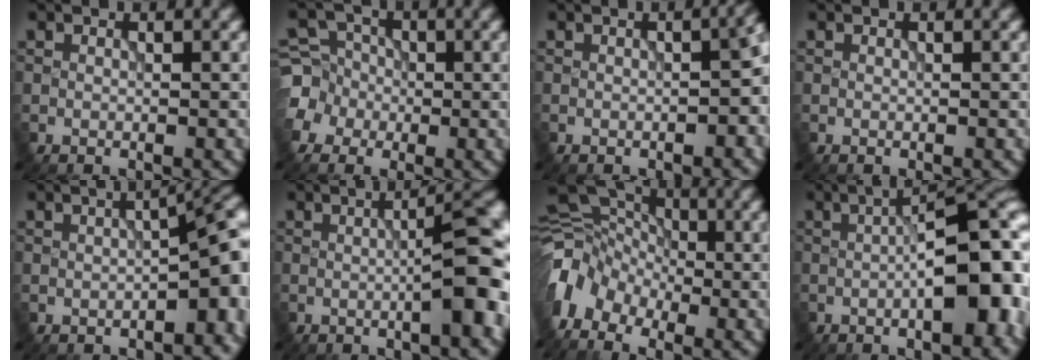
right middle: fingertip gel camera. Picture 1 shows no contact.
{"total": 5.4, "force": [-1.5, 5.0, 1.3], "torque": [-0.019, 0.009, -0.053]}
{"total": 5.7, "force": [-0.3, 2.2, 5.2], "torque": [-0.042, -0.005, 0.000]}
{"total": 0.0}
{"total": 7.6, "force": [-1.2, 3.2, 6.7], "torque": [-0.066, -0.006, -0.013]}
{"total": 7.8, "force": [-0.2, 1.6, 7.6], "torque": [-0.083, 0.008, -0.002]}
{"total": 6.2, "force": [-2.8, 4.6, 3.1], "torque": [-0.055, 0.001, -0.070]}
{"total": 9.4, "force": [-1.2, 3.1, 8.8], "torque": [-0.108, 0.005, -0.019]}